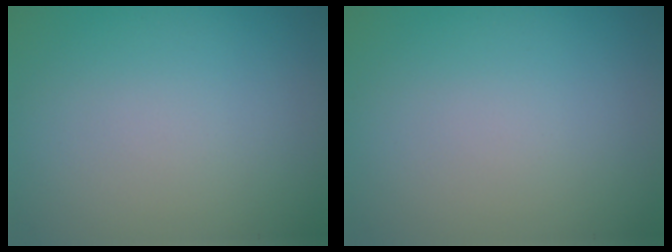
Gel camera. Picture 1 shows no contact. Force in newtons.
{"total": 0.0}